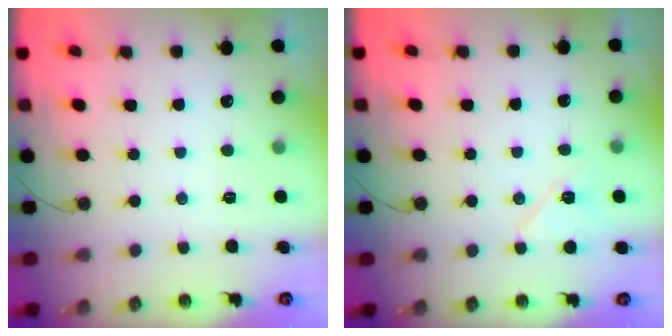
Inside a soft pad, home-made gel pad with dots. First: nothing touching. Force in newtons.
{"total": 7.7, "press": 7.4, "slide": 1.9}